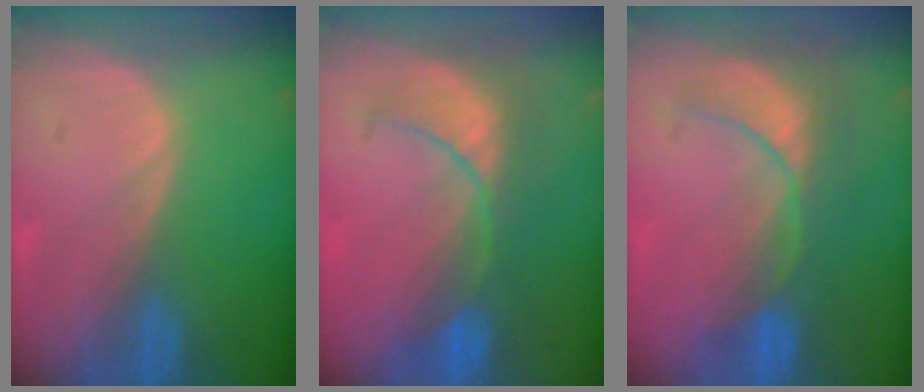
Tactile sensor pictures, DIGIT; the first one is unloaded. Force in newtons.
{"total": 7.9, "press": 7.8, "slide": 1.3}
{"total": 8.7, "press": 7.7, "slide": 4.0}